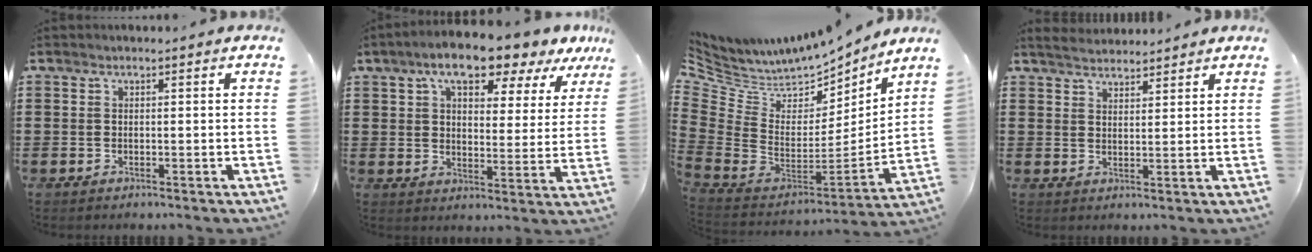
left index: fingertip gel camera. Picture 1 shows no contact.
{"total": 9.3, "force": [7.4, 2.3, 5.3], "torque": [-0.098, -0.026, 0.125]}
{"total": 5.7, "force": [4.8, 3.0, 0.9], "torque": [-0.062, -0.060, 0.084]}
{"total": 3.0, "force": [3.0, 0.4, 0.3], "torque": [-0.015, -0.003, 0.056]}